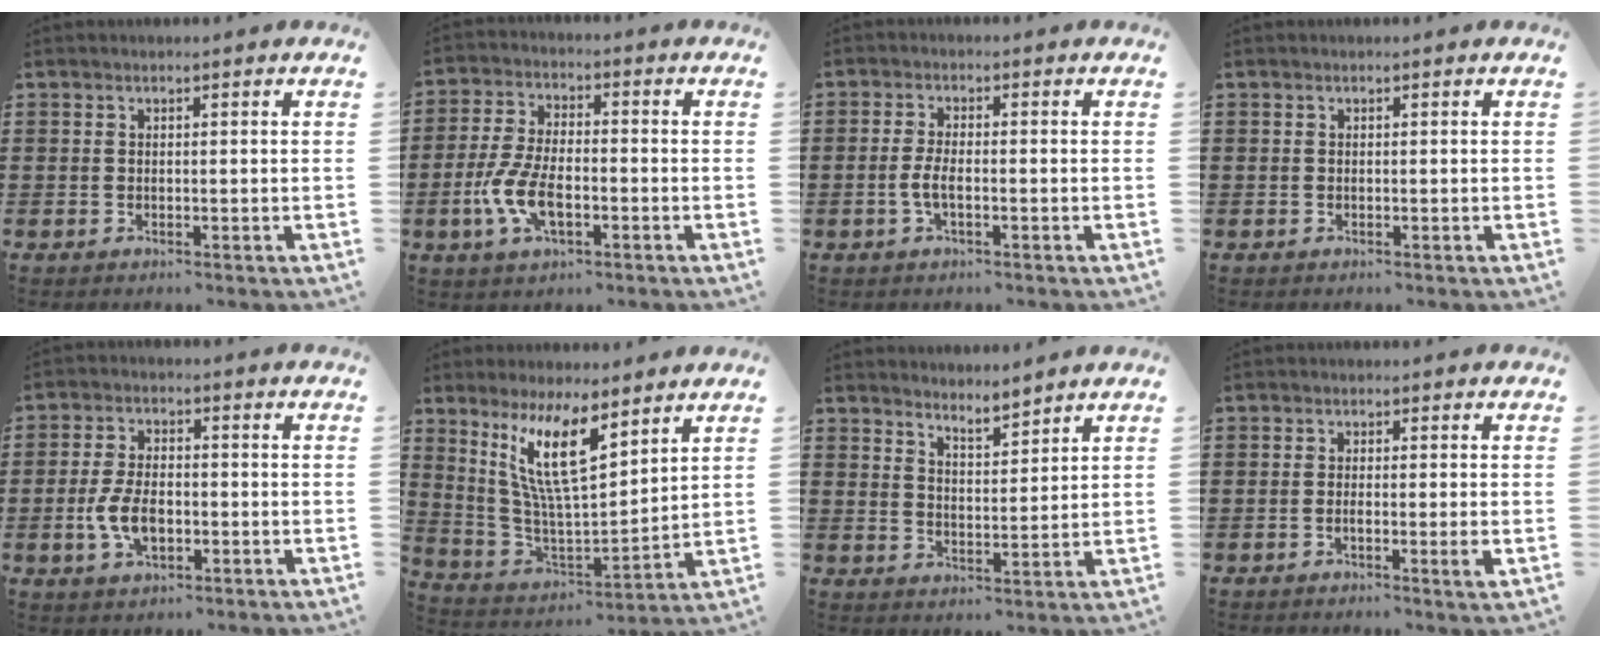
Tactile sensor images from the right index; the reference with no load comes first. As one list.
[{"total": 7.7, "force": [-2.5, 3.3, 6.4], "torque": [-0.148, -0.006, -0.052]}, {"total": 3.2, "force": [-0.8, 1.0, 3.0], "torque": [-0.075, -0.005, -0.022]}, {"total": 0.0}, {"total": 6.2, "force": [-1.5, 3.4, 5.0], "torque": [-0.115, 0.000, -0.032]}, {"total": 11.7, "force": [6.4, 3.1, 9.3], "torque": [-0.208, -0.020, 0.114]}, {"total": 3.7, "force": [3.6, 0.1, -0.4], "torque": [-0.006, -0.015, 0.069]}, {"total": 2.1, "force": [-0.6, 0.1, 2.0], "torque": [-0.033, -0.005, -0.011]}]